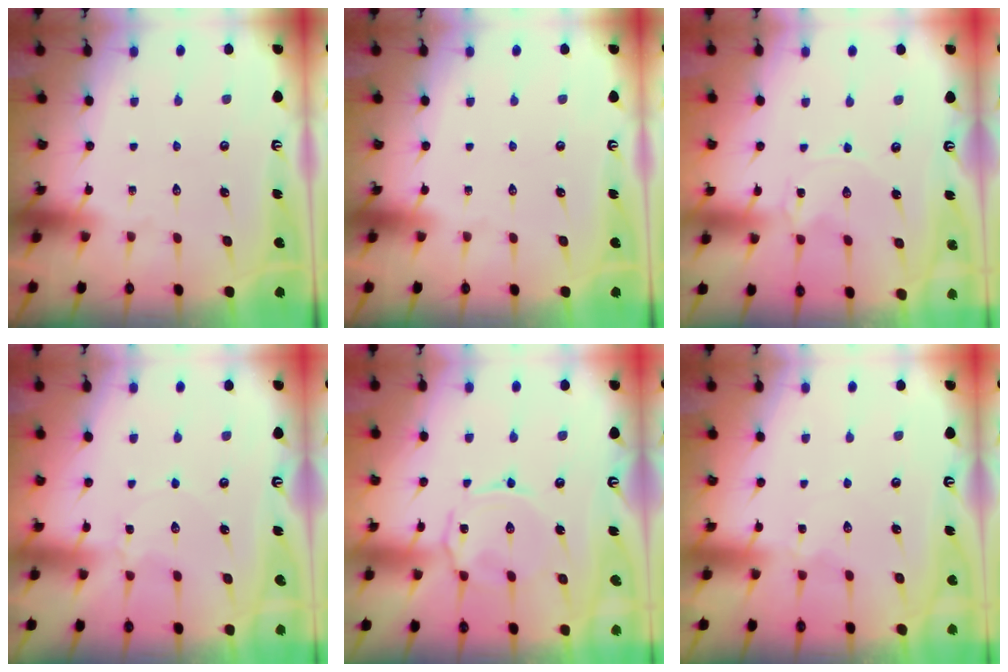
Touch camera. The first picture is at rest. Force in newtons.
{"total": 0.0}
{"total": 0.0}
{"total": 1.7, "press": 1.7, "slide": 0.3}
{"total": 2.8, "press": 2.8, "slide": 0.6}
{"total": 2.4, "press": 2.4, "slide": 0.4}